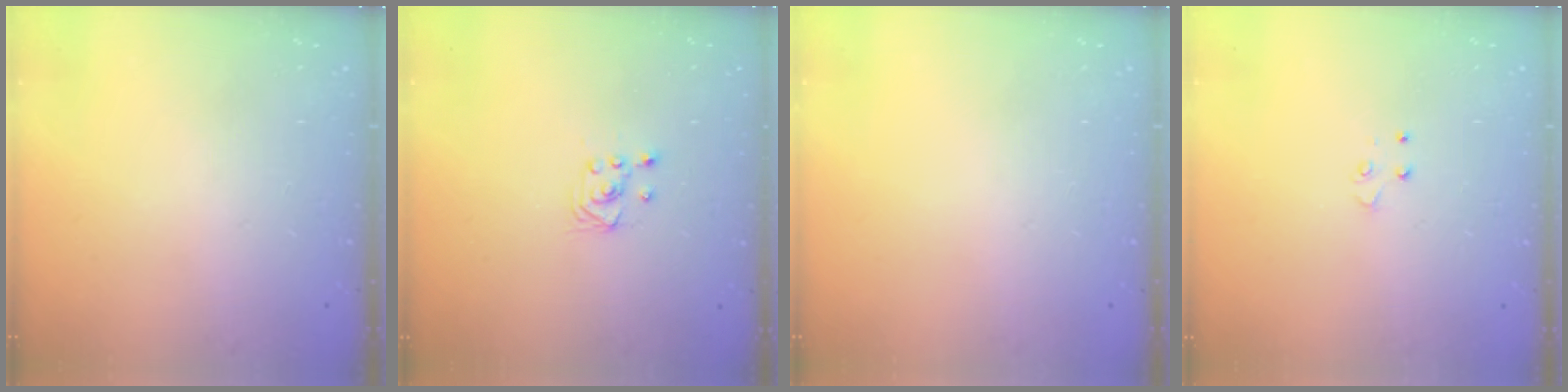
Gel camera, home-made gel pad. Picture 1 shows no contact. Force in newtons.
{"total": 3.0, "press": 2.8, "slide": 1.1}
{"total": 0.0}
{"total": 3.5, "press": 3.5, "slide": 0.3}